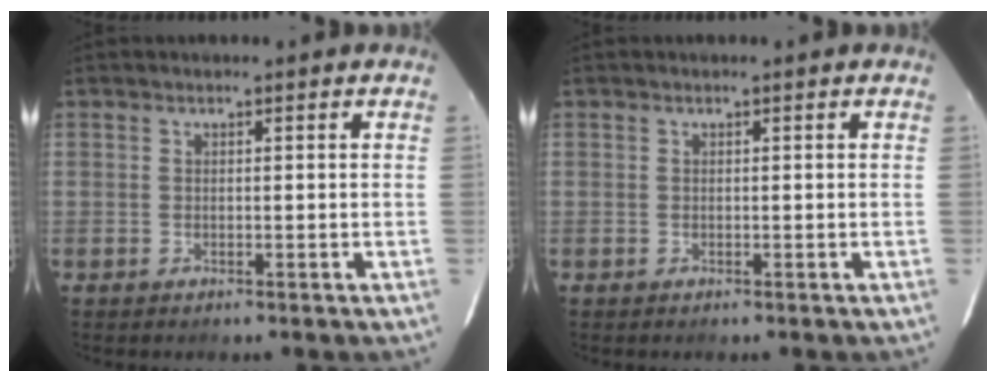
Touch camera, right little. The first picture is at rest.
{"total": 0.0}